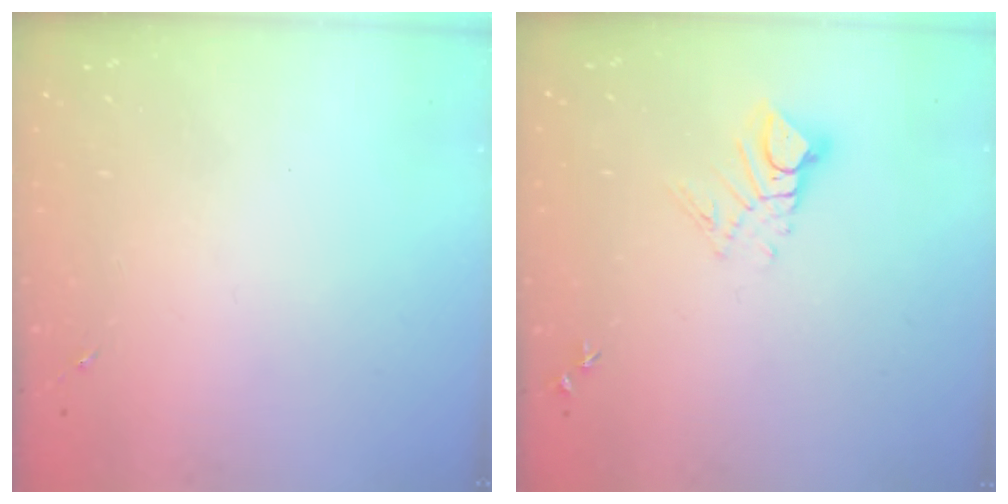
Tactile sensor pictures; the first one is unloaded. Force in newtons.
{"total": 7.9, "press": 7.8, "slide": 0.7}